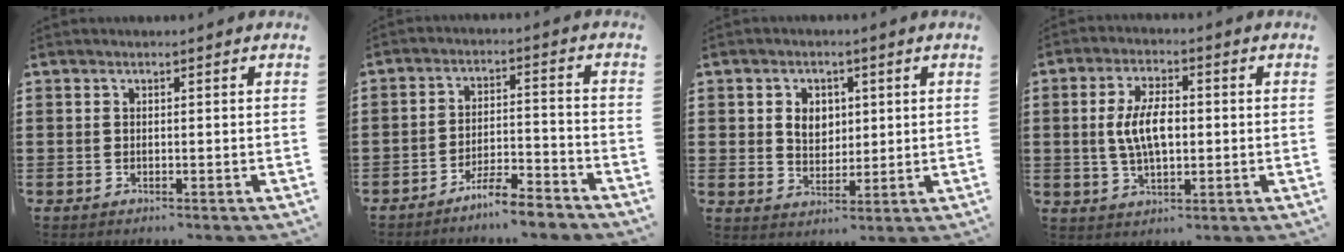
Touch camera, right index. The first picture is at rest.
{"total": 5.5, "force": [-5.1, 0.2, 2.1], "torque": [-0.042, 0.002, -0.097]}
{"total": 4.2, "force": [1.0, 3.4, 2.2], "torque": [-0.047, 0.009, 0.012]}
{"total": 7.1, "force": [0.2, 3.2, 6.3], "torque": [-0.125, 0.002, -0.004]}